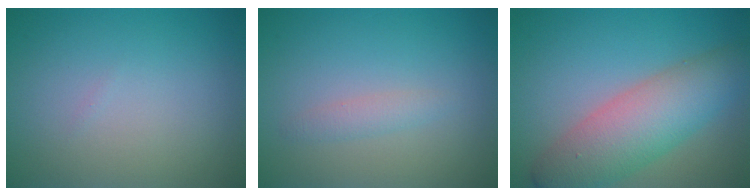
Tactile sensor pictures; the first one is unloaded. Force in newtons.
{"total": 1.2, "press": 1.2, "slide": 0.0}
{"total": 7.5, "press": 7.5, "slide": 0.3}